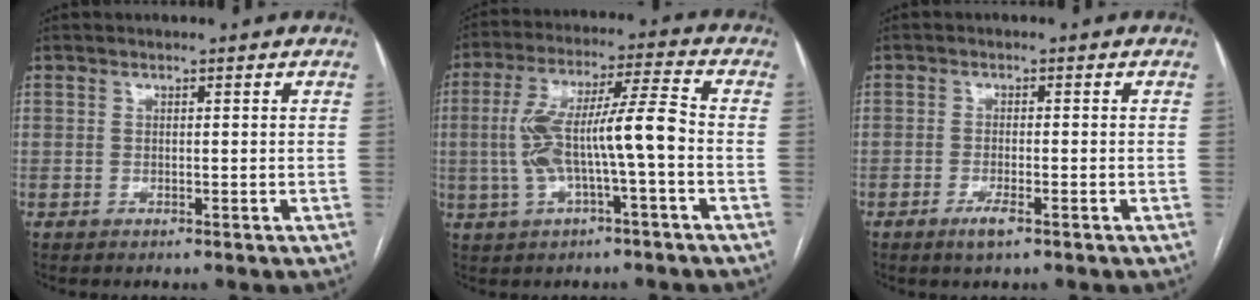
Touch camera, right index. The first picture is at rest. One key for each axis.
{"total": 11.5, "fx": -1.6, "fy": 1.2, "fz": 11.4, "tx": -0.222, "ty": 0.031, "tz": -0.028}
{"total": 2.5, "fx": -1.6, "fy": 0.4, "fz": 2.0, "tx": -0.039, "ty": -0.002, "tz": -0.027}